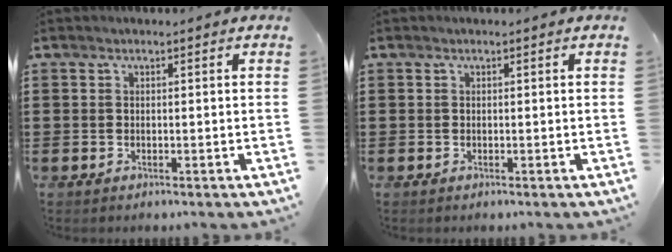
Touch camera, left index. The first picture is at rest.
{"total": 0.0}